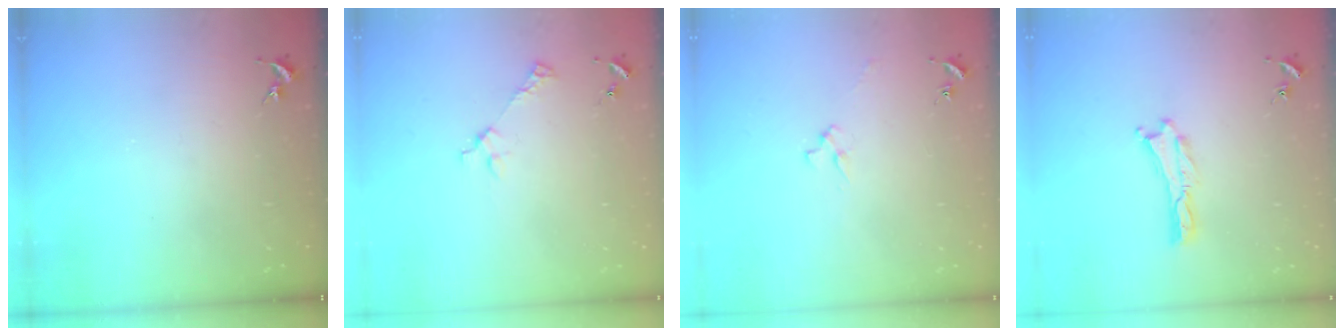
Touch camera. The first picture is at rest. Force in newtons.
{"total": 2.6, "press": 2.6, "slide": 0.3}
{"total": 2.4, "press": 2.4, "slide": 0.3}
{"total": 0.0}